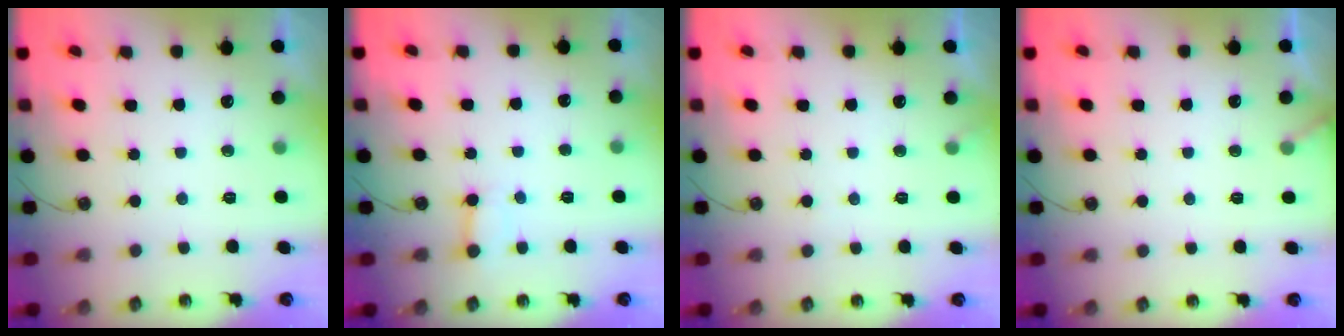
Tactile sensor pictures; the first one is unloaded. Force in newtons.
{"total": 3.3, "press": 3.3, "slide": 0.4}
{"total": 4.4, "press": 4.4, "slide": 0.2}
{"total": 2.5, "press": 2.5, "slide": 0.2}